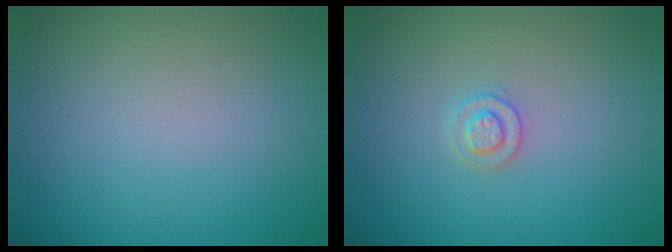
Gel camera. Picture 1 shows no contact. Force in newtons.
{"total": 1.5, "press": 1.5, "slide": 0.1}